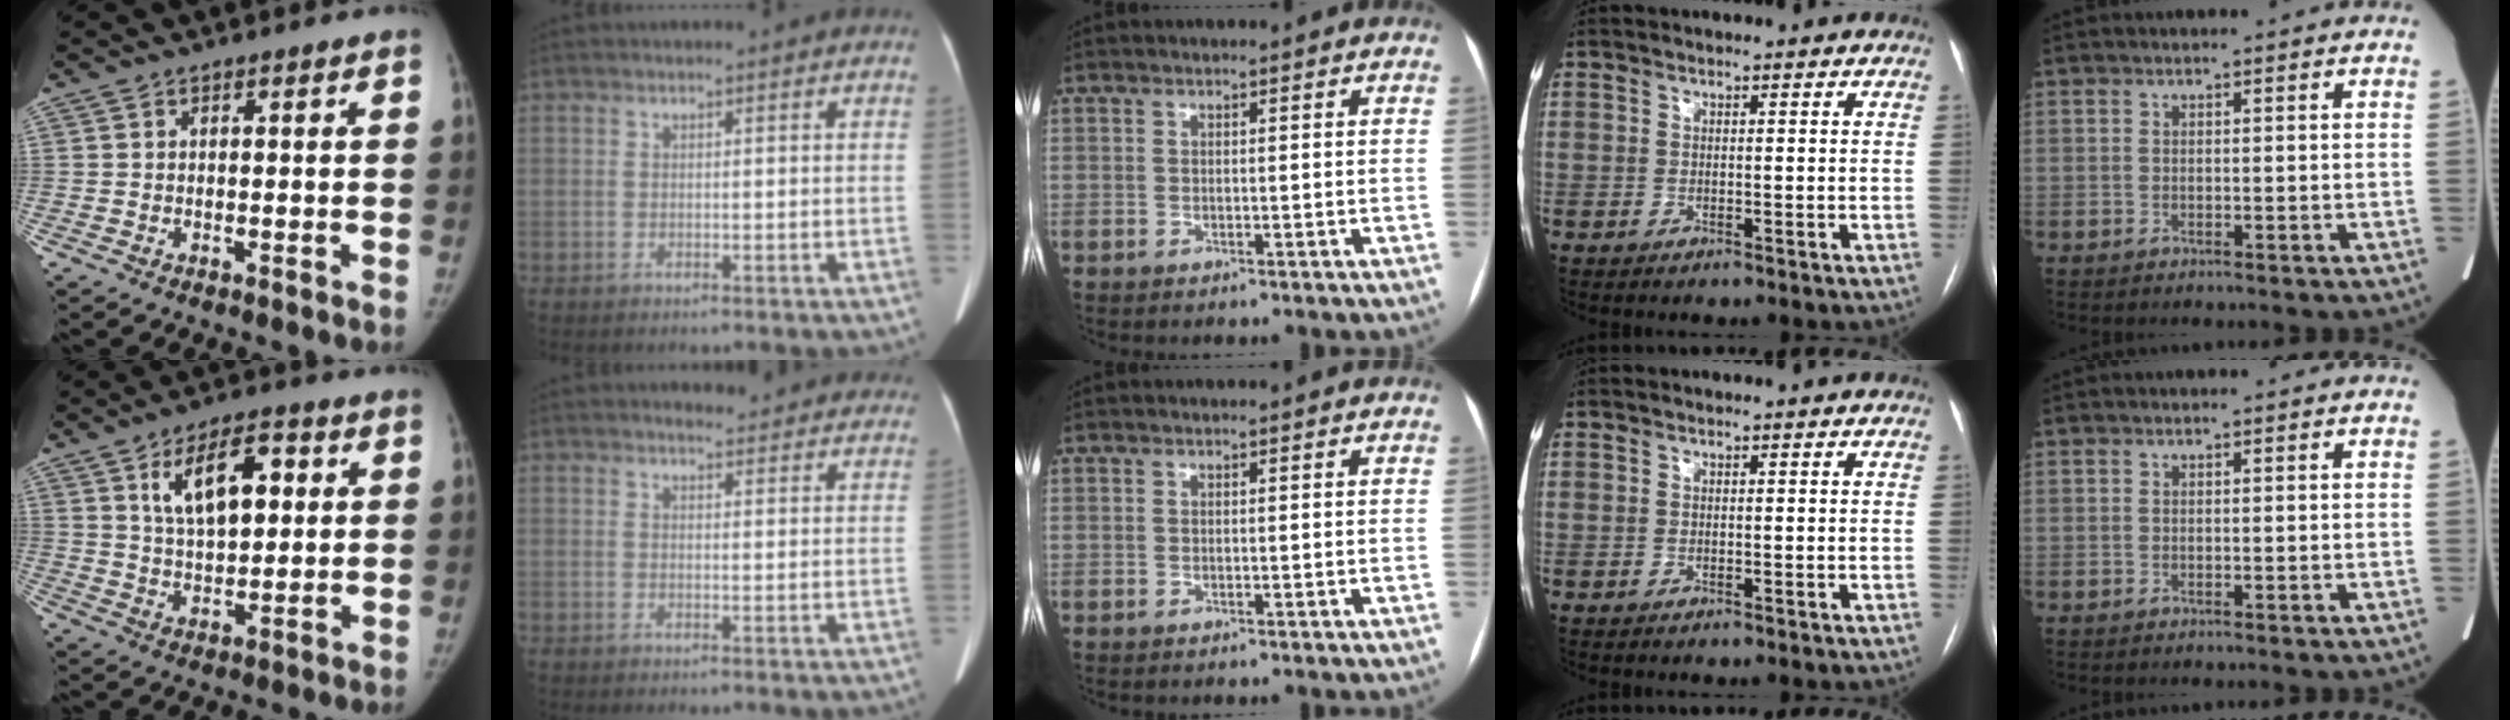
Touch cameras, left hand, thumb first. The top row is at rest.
{"thumb": {"total": 11.7, "force": [3.9, 5.8, 9.3], "torque": [-0.128, -0.008, 0.069]}, "index": {"total": 8.4, "force": [8.0, 2.0, 1.5], "torque": [0.003, 0.001, 0.071]}}